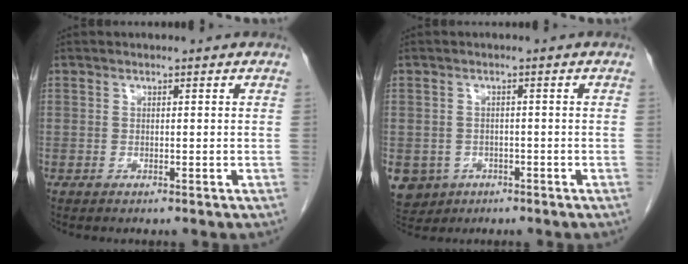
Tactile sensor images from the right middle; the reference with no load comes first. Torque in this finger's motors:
{"motor_torque": [0.55, -0.45, 0.32, 0.05]}